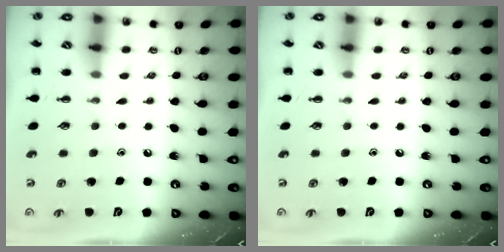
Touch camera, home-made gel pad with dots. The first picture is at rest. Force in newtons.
{"total": 0.0}